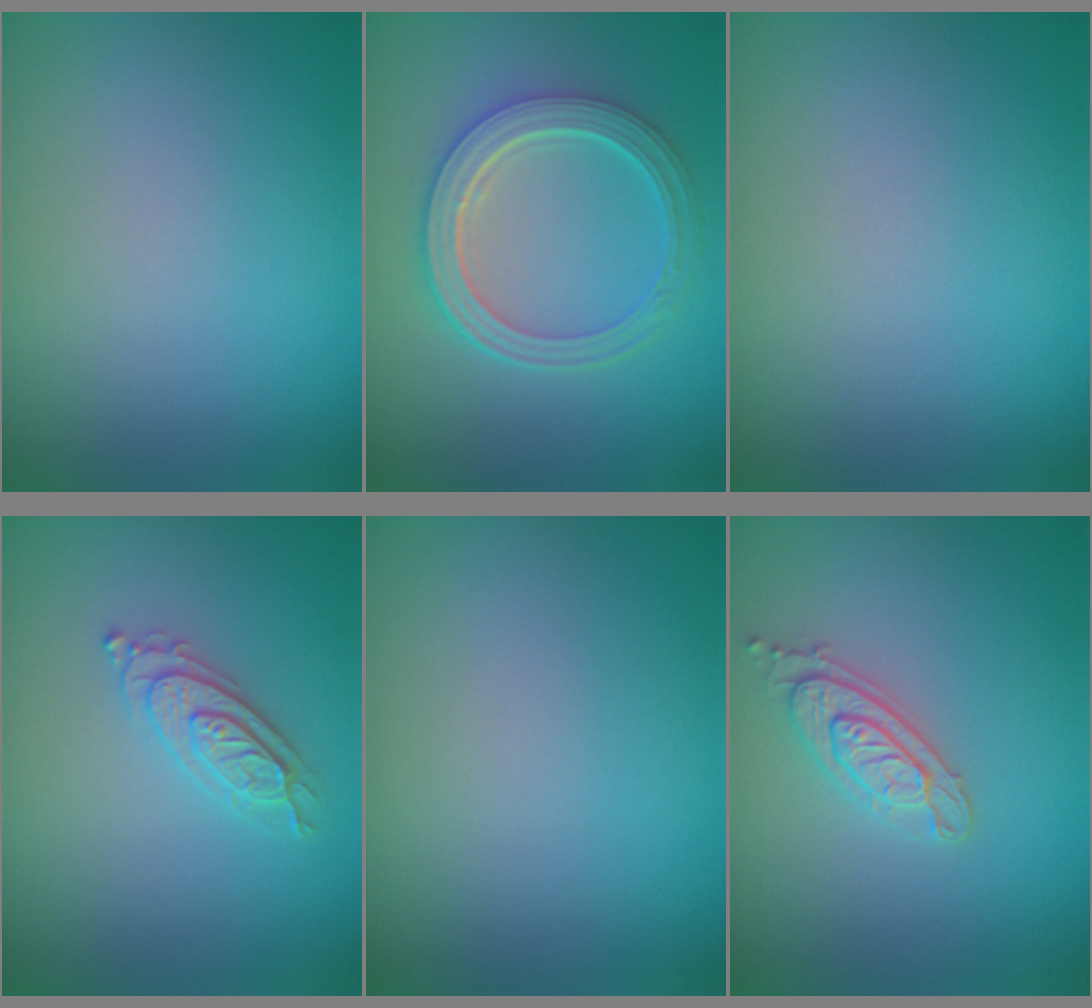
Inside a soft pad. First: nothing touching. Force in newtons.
{"total": 5.2, "press": 3.9, "slide": 3.5}
{"total": 0.0}
{"total": 2.4, "press": 2.3, "slide": 0.5}
{"total": 0.0}
{"total": 2.6, "press": 2.4, "slide": 1.0}